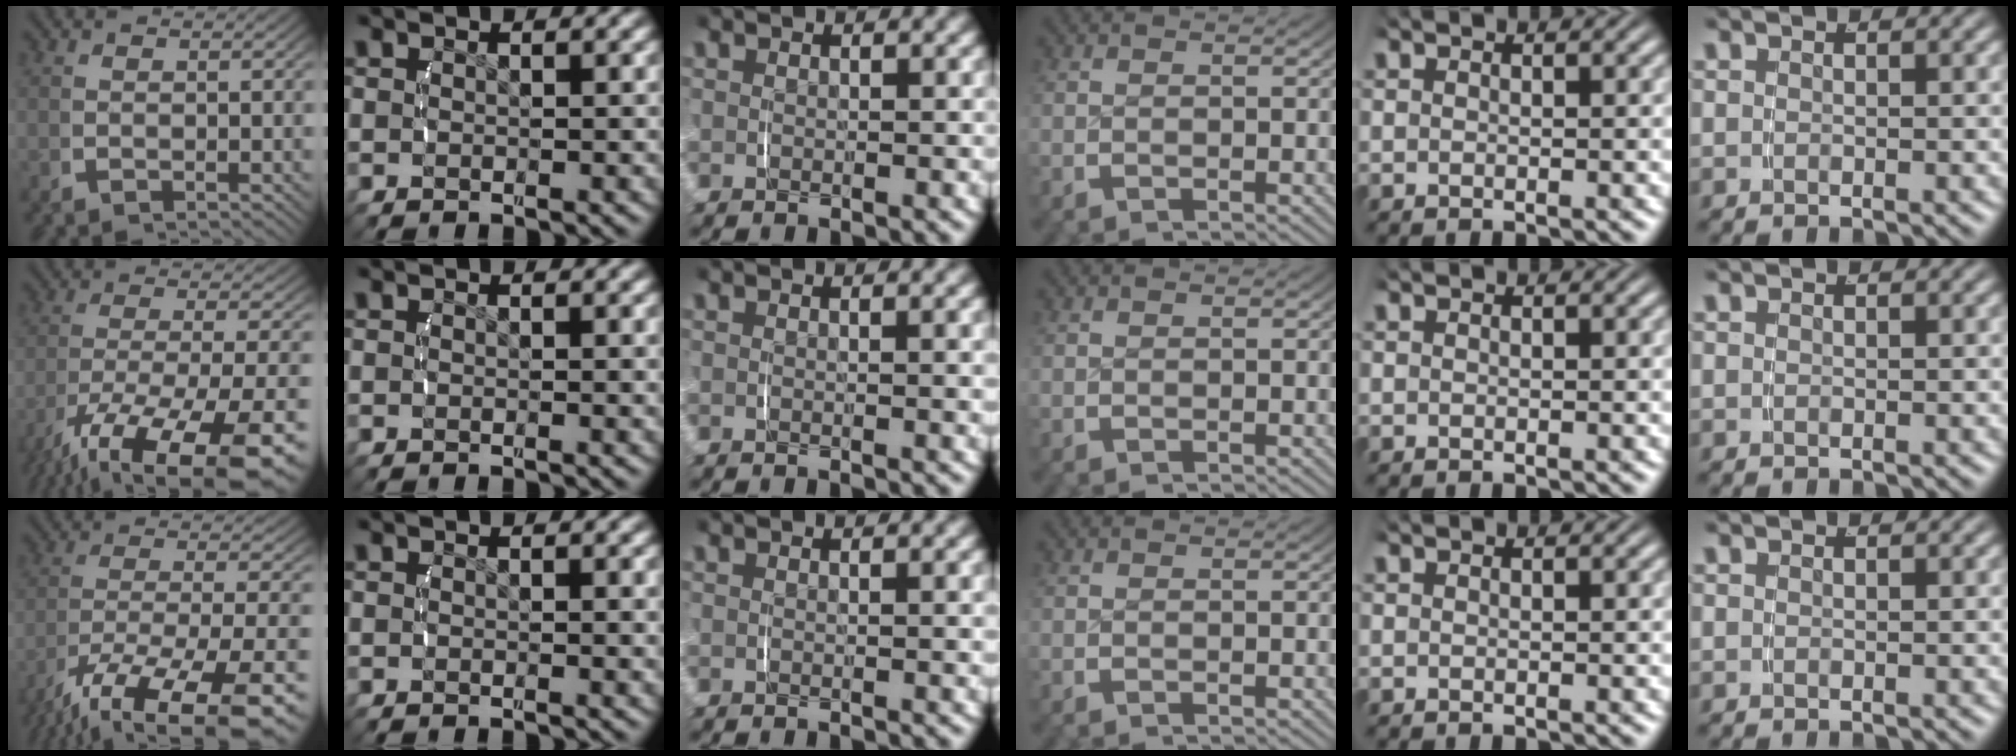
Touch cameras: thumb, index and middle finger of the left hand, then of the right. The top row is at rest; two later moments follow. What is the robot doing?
{"motion": "lift_and_place", "object": "glasses case"}